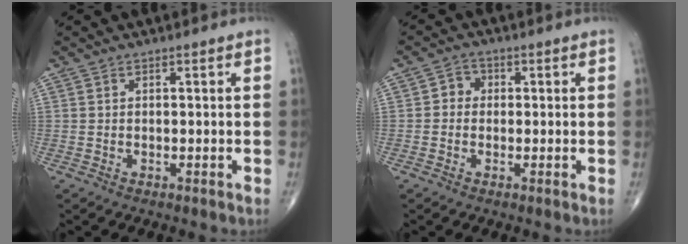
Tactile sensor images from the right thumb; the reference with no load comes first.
{"total": 2.8, "force": [0.0, 2.5, 1.2], "torque": [0.001, 0.008, -0.010]}